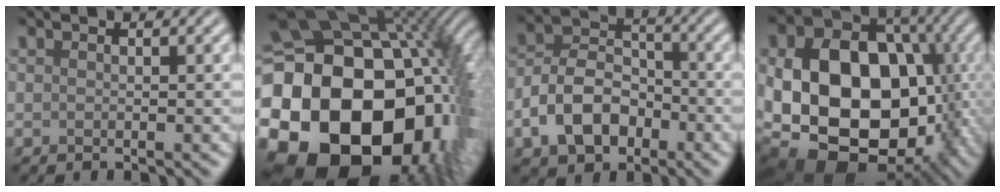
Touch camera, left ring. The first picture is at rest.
{"total": 26.0, "force": [-5.8, 20.4, 15.1], "torque": [-0.281, -0.042, -0.132]}
{"total": 6.8, "force": [-2.8, 4.6, 4.1], "torque": [-0.073, 0.006, -0.062]}
{"total": 18.9, "force": [-3.4, 14.0, 12.3], "torque": [-0.207, -0.014, -0.049]}